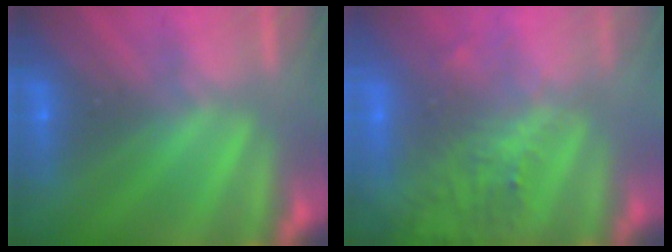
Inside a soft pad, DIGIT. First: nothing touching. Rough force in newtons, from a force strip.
{"total": 7.0}